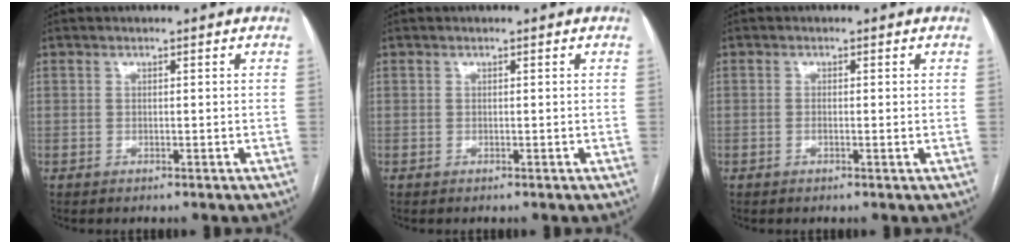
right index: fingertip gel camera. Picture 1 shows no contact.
{"total": 0.0}
{"total": 1.0, "force": [-0.2, 0.2, 1.0], "torque": [-0.017, 0.000, -0.003]}